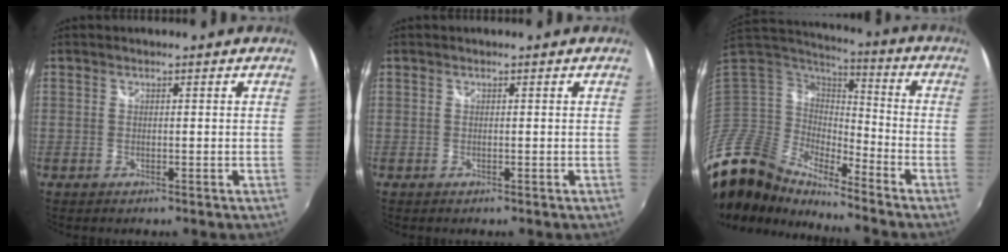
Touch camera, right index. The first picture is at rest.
{"total": 0.0}
{"total": 16.0, "force": [-13.5, 6.9, 5.3], "torque": [-0.130, -0.003, -0.274]}